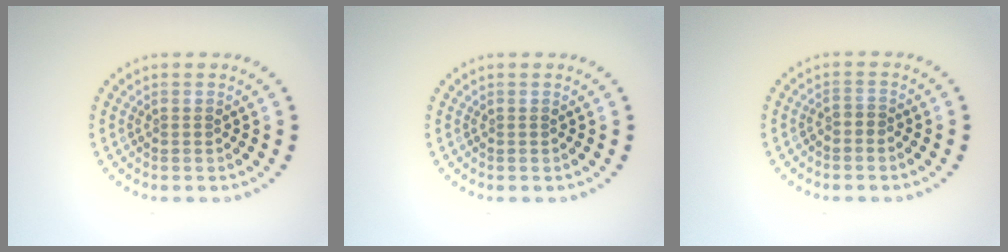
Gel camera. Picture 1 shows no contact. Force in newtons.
{"total": 0.0}
{"total": 0.6, "press": 0.4, "slide": 0.4}